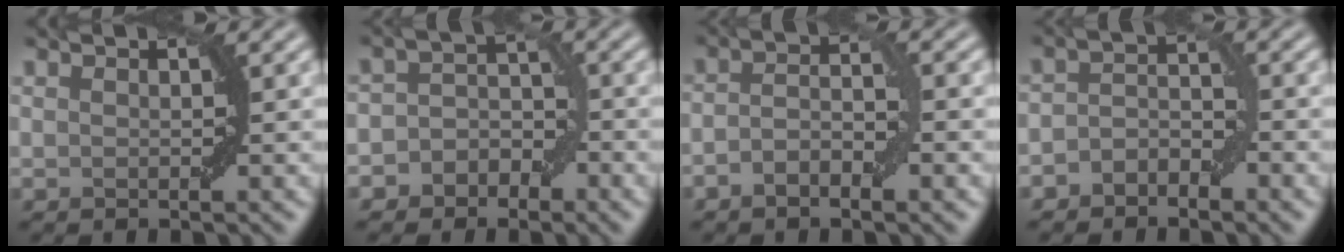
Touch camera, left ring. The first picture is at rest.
{"total": 3.8, "force": [-1.8, 3.2, 1.1], "torque": [0.023, 0.018, -0.047]}
{"total": 3.2, "force": [-1.2, 1.3, 2.7], "torque": [-0.050, 0.003, -0.025]}
{"total": 2.2, "force": [-1.5, 1.3, 0.9], "torque": [-0.015, 0.012, -0.030]}